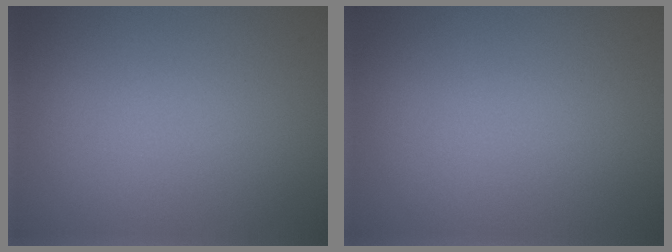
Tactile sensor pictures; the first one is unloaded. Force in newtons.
{"total": 0.0}